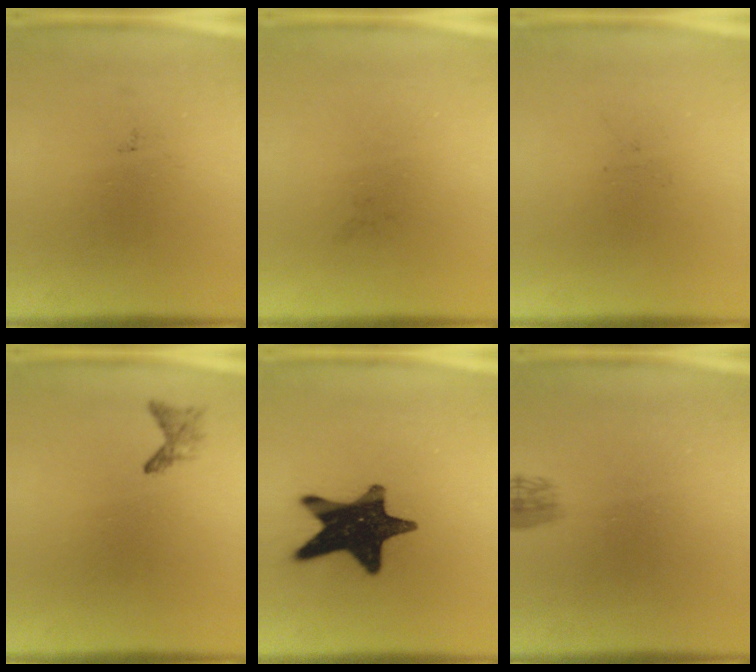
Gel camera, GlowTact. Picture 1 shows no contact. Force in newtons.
{"total": 0.0}
{"total": 0.0}
{"total": 1.1}
{"total": 16.5}
{"total": 1.6}